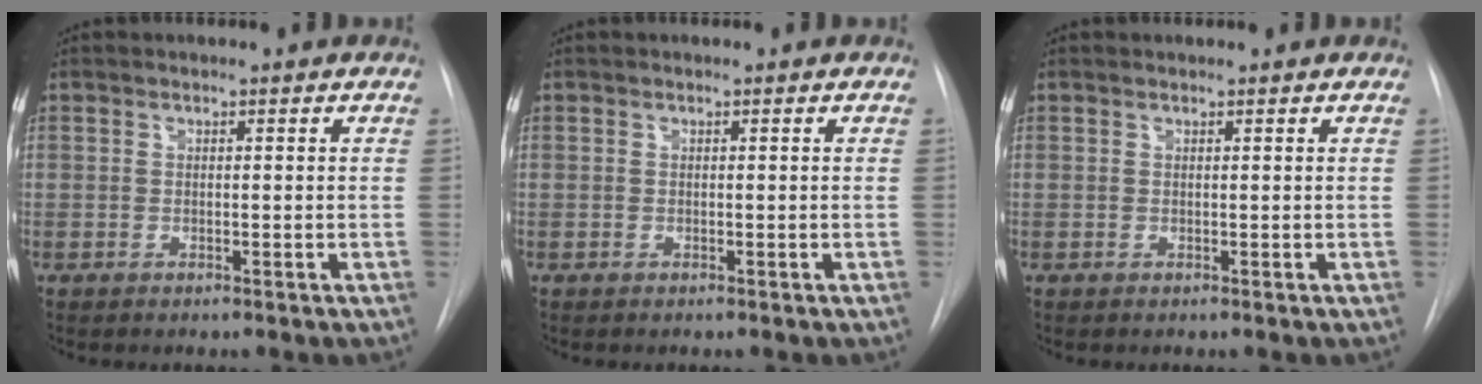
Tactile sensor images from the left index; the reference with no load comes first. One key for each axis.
{"total": 0.0}
{"total": 1.0, "fx": 1.0, "fy": 0.0, "fz": 0.1, "tx": -0.007, "ty": 0.014, "tz": 0.017}